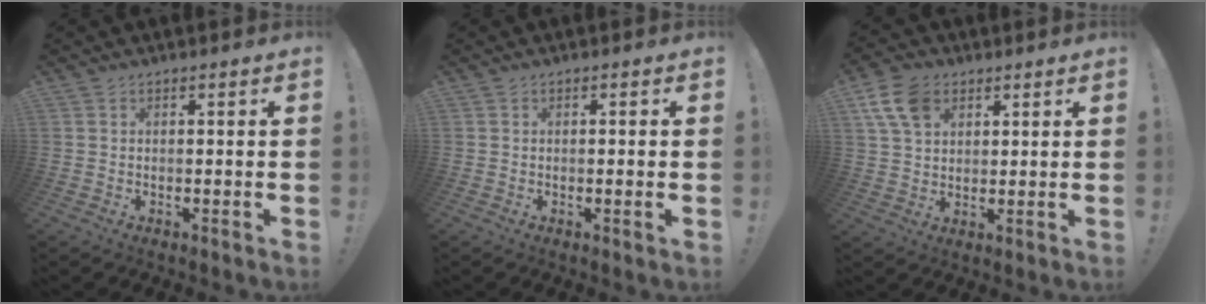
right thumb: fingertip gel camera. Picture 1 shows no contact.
{"total": 1.6, "force": [-0.4, -0.3, 1.5], "torque": [-0.023, -0.002, -0.009]}
{"total": 10.8, "force": [5.1, 7.3, 6.1], "torque": [-0.113, -0.006, 0.100]}